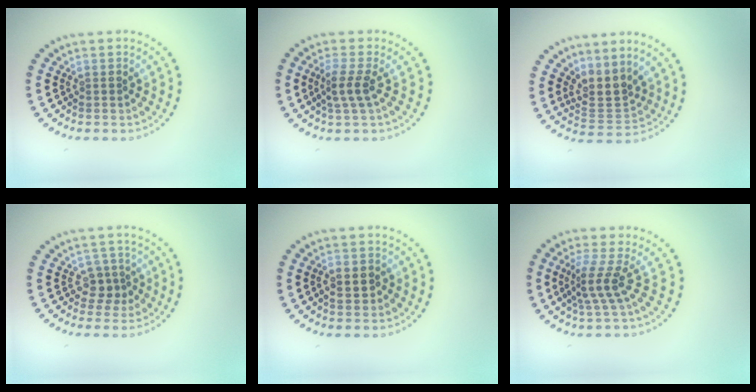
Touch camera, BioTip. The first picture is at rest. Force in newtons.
{"total": 2.3, "press": 1.9, "slide": 1.2}
{"total": 2.9, "press": 2.4, "slide": 1.7}
{"total": 2.0, "press": 1.7, "slide": 1.2}
{"total": 2.0, "press": 2.0, "slide": 0.2}
{"total": 3.0, "press": 2.0, "slide": 2.2}